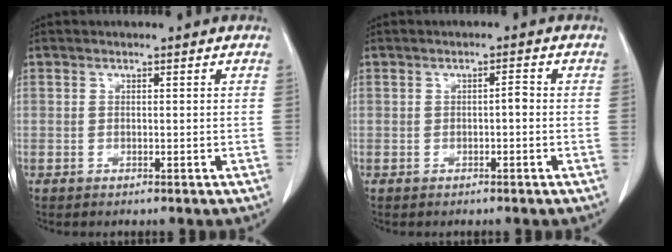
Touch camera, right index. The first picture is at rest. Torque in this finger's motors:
{"motor_torque": [0.17, -0.12, 0.00, 0.03]}